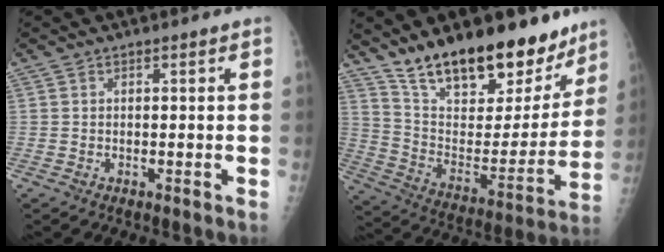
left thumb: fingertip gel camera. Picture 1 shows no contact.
{"total": 25.1, "force": [18.8, 10.3, 12.9], "torque": [-0.155, -0.093, 0.308]}